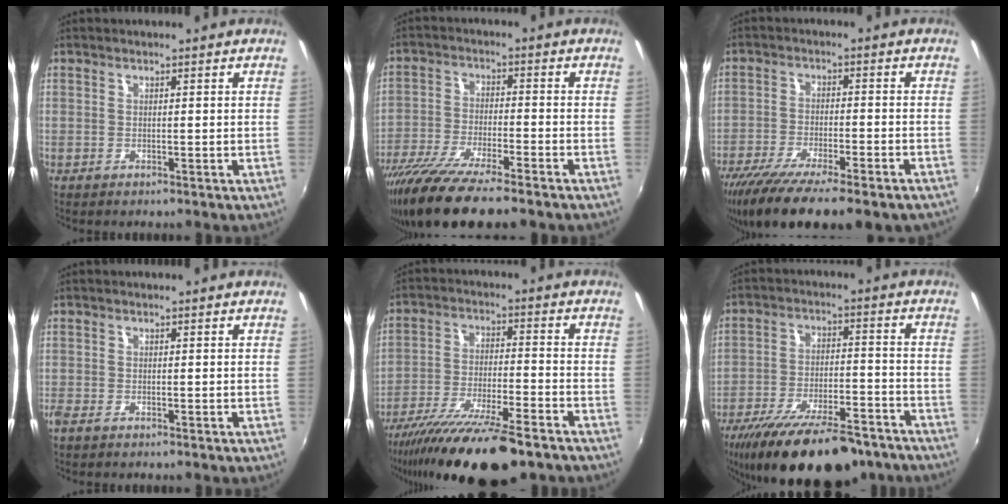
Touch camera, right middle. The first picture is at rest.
{"total": 16.0, "force": [-12.7, 2.2, 9.5], "torque": [-0.199, -0.048, -0.226]}
{"total": 18.0, "force": [-13.8, 3.6, 11.0], "torque": [-0.210, -0.067, -0.215]}
{"total": 1.2, "force": [-0.9, 0.3, 0.7], "torque": [-0.017, -0.007, -0.019]}
{"total": 19.1, "force": [-14.9, 3.1, 11.6], "torque": [-0.224, -0.054, -0.250]}
{"total": 22.1, "force": [-17.1, 6.9, 12.1], "torque": [-0.224, -0.036, -0.253]}